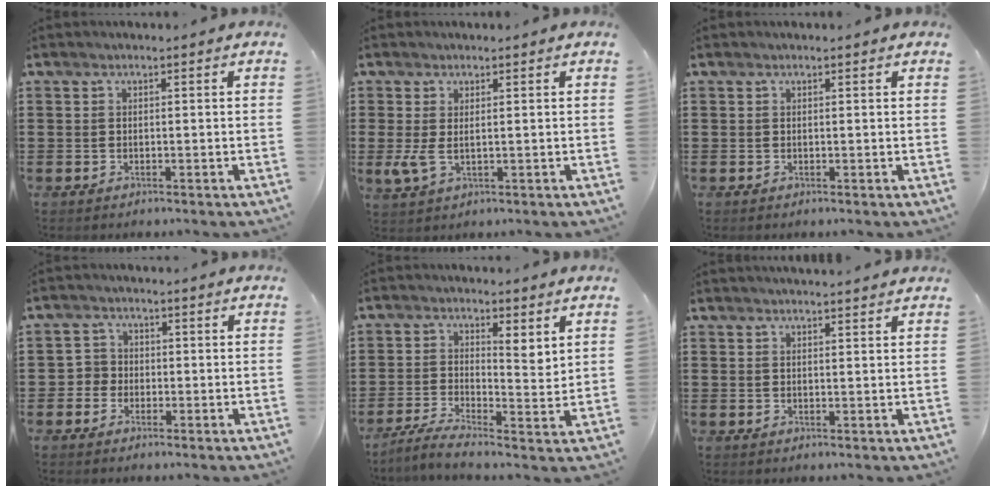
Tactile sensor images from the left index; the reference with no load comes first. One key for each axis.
{"total": 2.7, "fx": 0.2, "fy": 1.2, "fz": 2.4, "tx": -0.072, "ty": -0.008, "tz": -0.002}
{"total": 0.0}
{"total": 2.3, "fx": -0.7, "fy": 2.1, "fz": 0.2, "tx": -0.015, "ty": 0.005, "tz": -0.019}
{"total": 2.7, "fx": 1.4, "fy": 0.6, "fz": 2.3, "tx": -0.039, "ty": -0.021, "tz": 0.016}
{"total": 1.7, "fx": 1.7, "fy": -0.2, "fz": 0.2, "tx": -0.007, "ty": 0.000, "tz": 0.033}